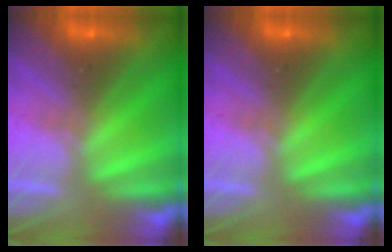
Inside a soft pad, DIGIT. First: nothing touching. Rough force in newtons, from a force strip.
{"total": 0.0}